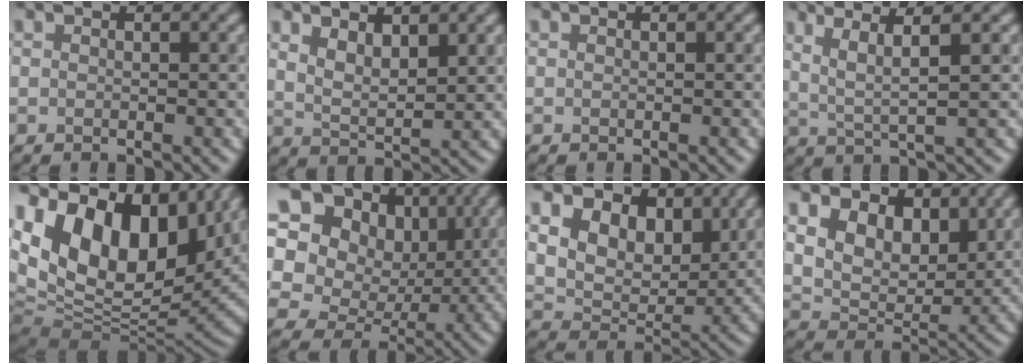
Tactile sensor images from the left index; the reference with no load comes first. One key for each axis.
{"total": 4.1, "fx": 2.2, "fy": 1.5, "fz": 3.1, "tx": -0.061, "ty": -0.006, "tz": 0.044}
{"total": 0.0}
{"total": 4.4, "fx": 1.9, "fy": 0.6, "fz": 3.9, "tx": -0.081, "ty": 0.003, "tz": 0.044}
{"total": 18.5, "fx": 5.8, "fy": 11.4, "fz": 13.4, "tx": -0.247, "ty": 0.003, "tz": 0.120}
{"total": 17.8, "fx": 6.6, "fy": 14.6, "fz": 7.8, "tx": -0.220, "ty": 0.051, "tz": 0.093}
{"total": 12.5, "fx": 5.6, "fy": 8.5, "fz": 7.2, "tx": -0.144, "ty": 0.017, "tz": 0.100}
{"total": 8.9, "fx": 4.3, "fy": 6.0, "fz": 5.1, "tx": -0.105, "ty": 0.004, "tz": 0.074}